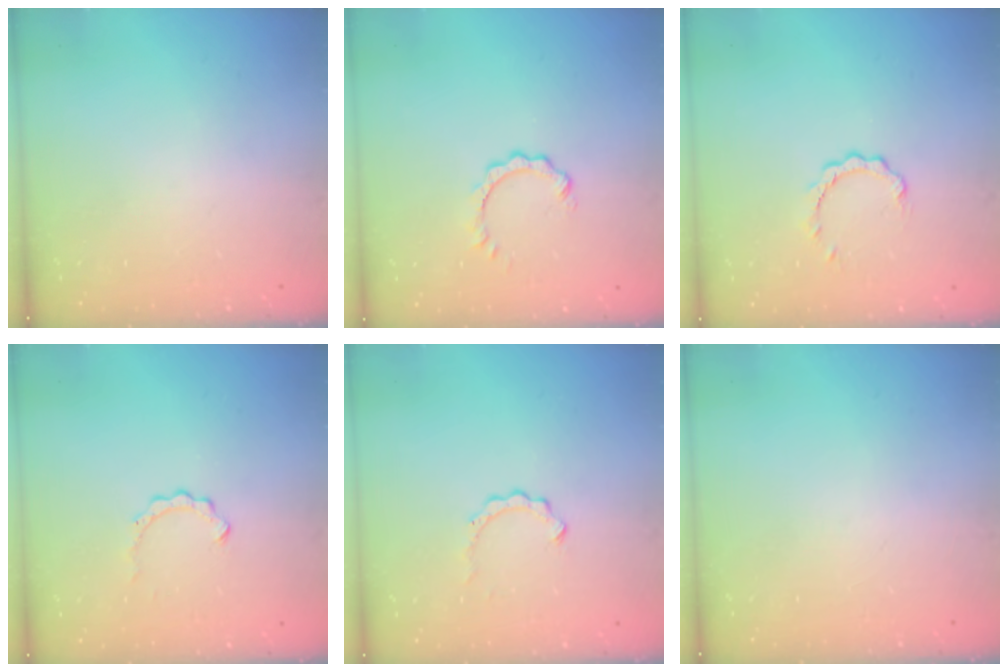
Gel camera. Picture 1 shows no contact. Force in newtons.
{"total": 1.7, "press": 1.7, "slide": 0.3}
{"total": 2.5, "press": 2.5, "slide": 0.3}
{"total": 2.6, "press": 2.6, "slide": 0.3}
{"total": 2.6, "press": 2.6, "slide": 0.3}
{"total": 0.0}